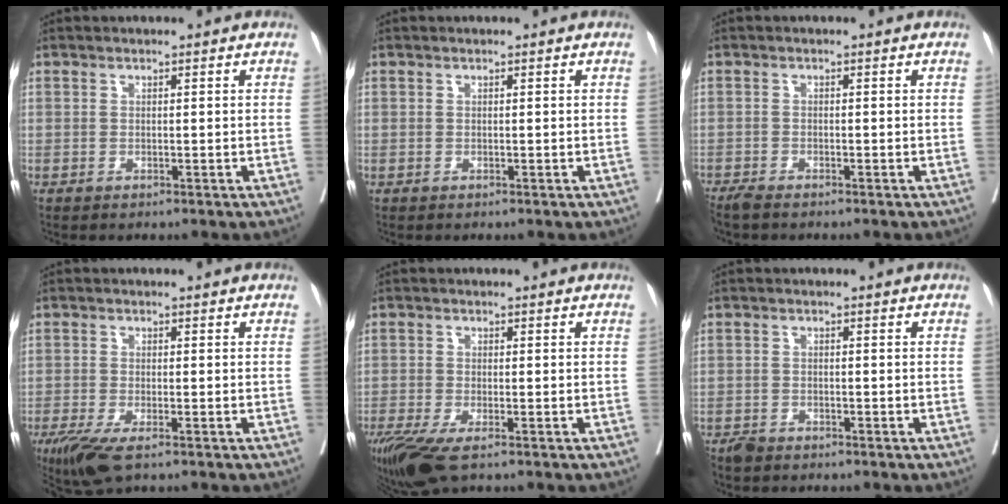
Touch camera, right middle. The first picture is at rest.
{"total": 0.0}
{"total": 1.8, "force": [-1.6, 0.1, 0.7], "torque": [-0.014, -0.005, -0.031]}
{"total": 5.5, "force": [-3.6, 1.2, 4.0], "torque": [-0.072, -0.015, -0.062]}
{"total": 7.4, "force": [-5.0, 1.9, 5.2], "torque": [-0.092, -0.020, -0.089]}
{"total": 1.5, "force": [-1.4, 0.6, 0.2], "torque": [-0.006, 0.000, -0.024]}